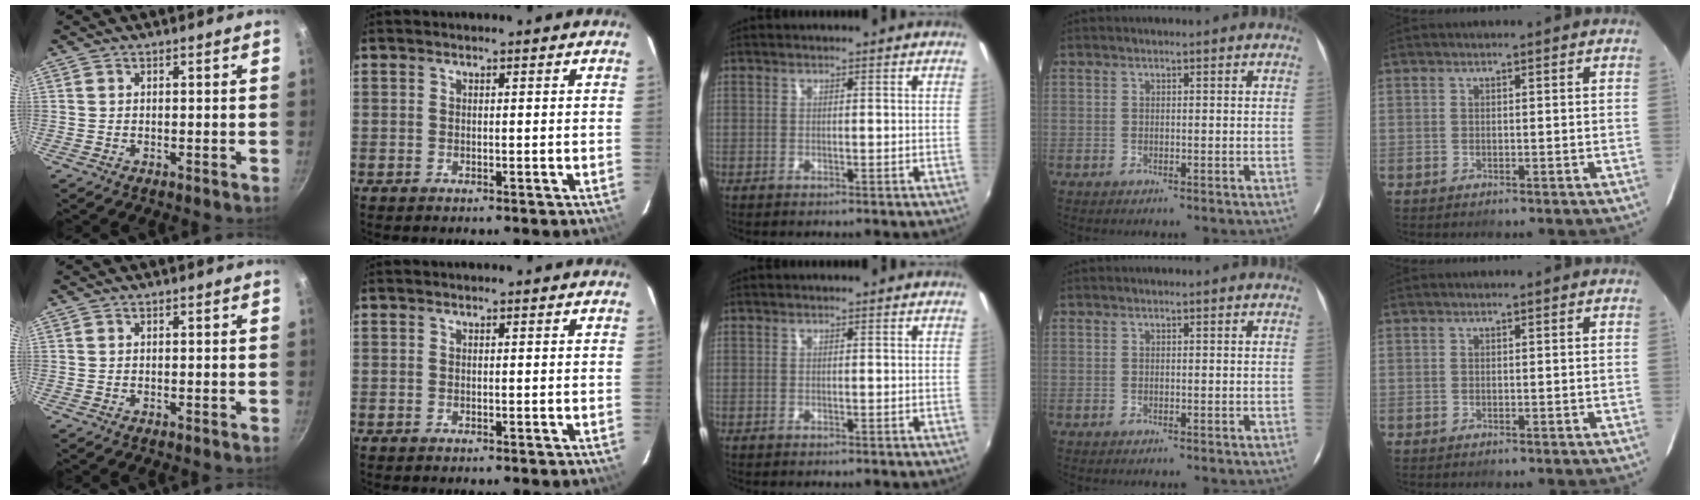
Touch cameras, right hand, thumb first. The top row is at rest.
{}